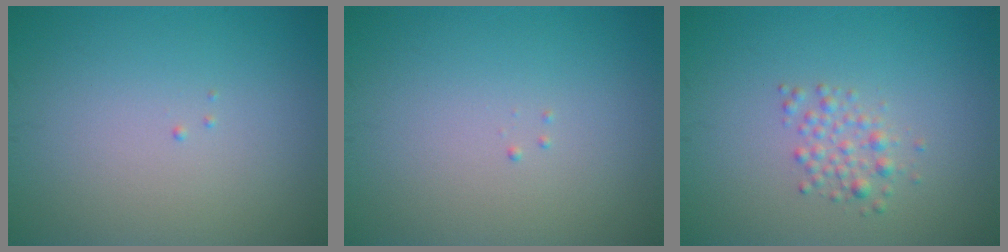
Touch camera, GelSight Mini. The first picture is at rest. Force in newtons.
{"total": 0.0}
{"total": 1.7, "press": 1.7, "slide": 0.0}